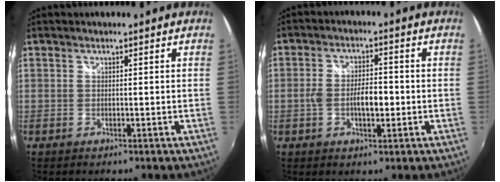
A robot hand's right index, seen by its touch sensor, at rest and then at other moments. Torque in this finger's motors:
{"motor_torque": [0.68, 0.15, 0.38, 0.11]}